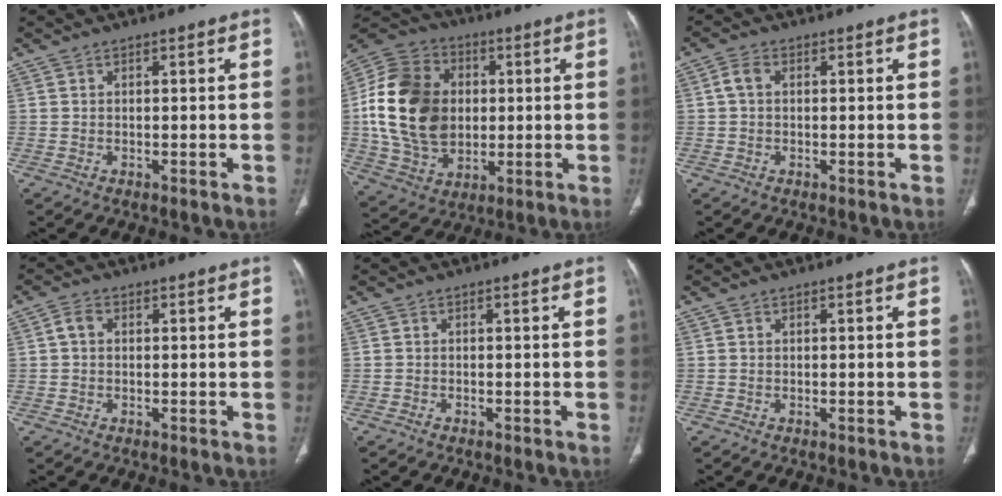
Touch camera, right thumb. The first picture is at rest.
{"total": 21.0, "force": [1.3, 15.9, 13.6], "torque": [-0.247, 0.008, 0.029]}
{"total": 2.4, "force": [0.3, 1.6, 1.8], "torque": [-0.037, 0.008, 0.002]}
{"total": 2.2, "force": [0.2, 1.6, 1.5], "torque": [-0.026, 0.006, -0.001]}
{"total": 0.0}
{"total": 0.0}